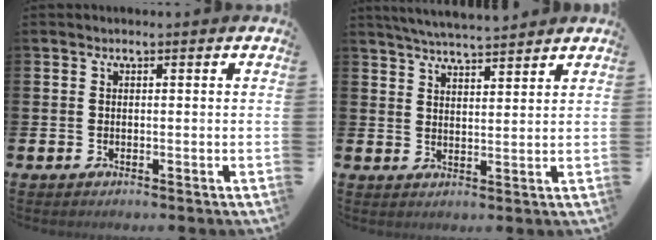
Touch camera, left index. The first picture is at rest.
{"total": 5.0, "force": [4.9, 0.1, 0.8], "torque": [-0.023, -0.024, 0.088]}